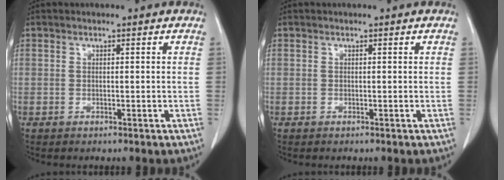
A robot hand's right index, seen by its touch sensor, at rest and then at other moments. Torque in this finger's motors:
{"motor_torque": [-0.07, 0.01, -0.02, 0.00]}